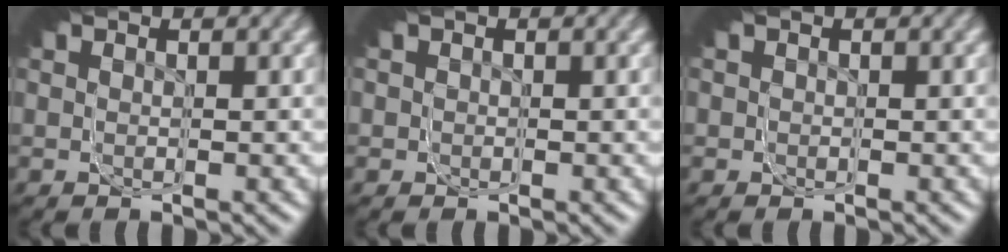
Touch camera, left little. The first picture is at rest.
{"total": 1.8, "force": [-0.2, 1.7, 0.3], "torque": [-0.013, -0.010, -0.003]}
{"total": 1.4, "force": [-0.2, 1.3, 0.2], "torque": [-0.009, -0.009, -0.003]}